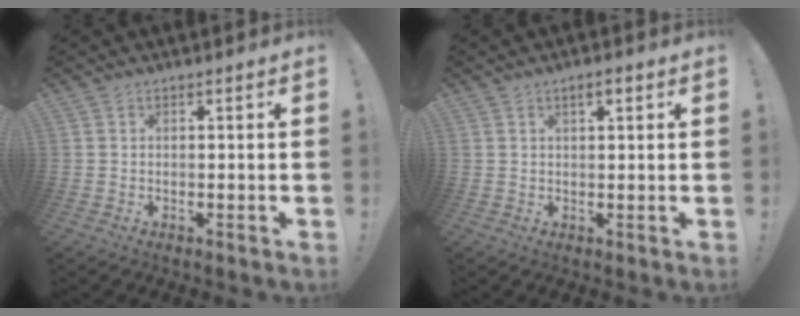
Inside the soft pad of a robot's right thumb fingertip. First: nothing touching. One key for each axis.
{"total": 2.4, "fx": 1.3, "fy": 0.6, "fz": 2.0, "tx": -0.034, "ty": 0.000, "tz": 0.019}